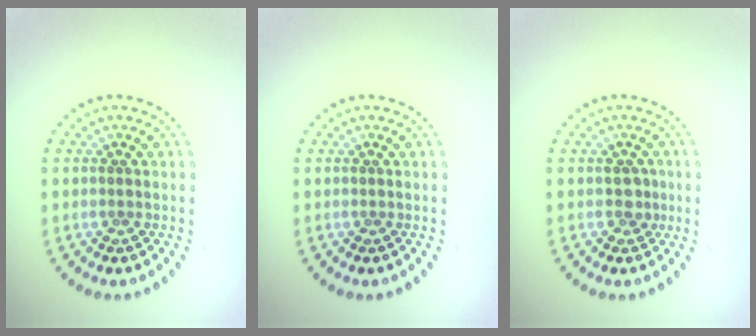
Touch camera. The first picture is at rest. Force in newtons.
{"total": 0.0}
{"total": 1.2, "press": 1.1, "slide": 0.4}